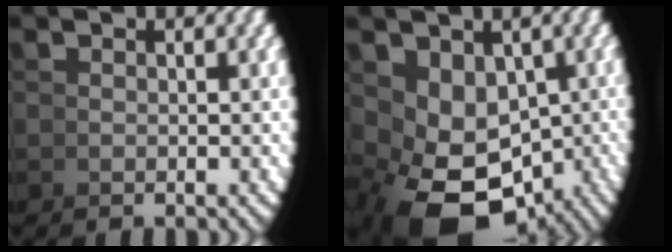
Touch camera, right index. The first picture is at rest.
{"total": 8.6, "force": [-2.9, 5.8, 5.6], "torque": [-0.130, -0.046, -0.017]}